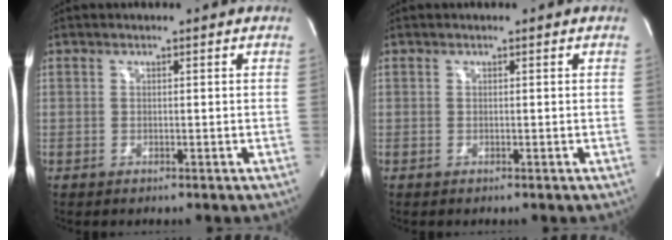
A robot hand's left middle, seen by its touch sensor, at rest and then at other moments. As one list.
[{"total": 0.0}]